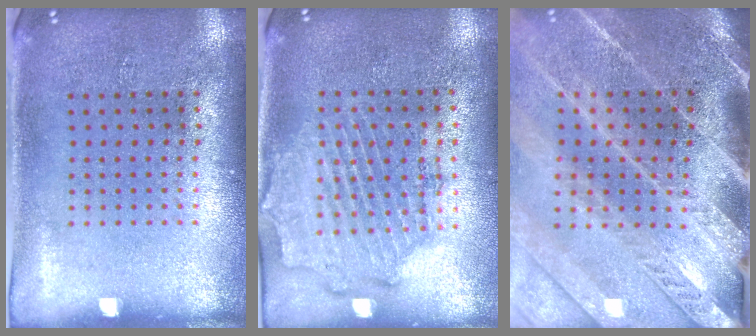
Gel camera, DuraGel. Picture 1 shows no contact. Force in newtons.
{"total": 1.9, "press": 1.7, "slide": 0.9}
{"total": 3.8, "press": 3.2, "slide": 2.1}